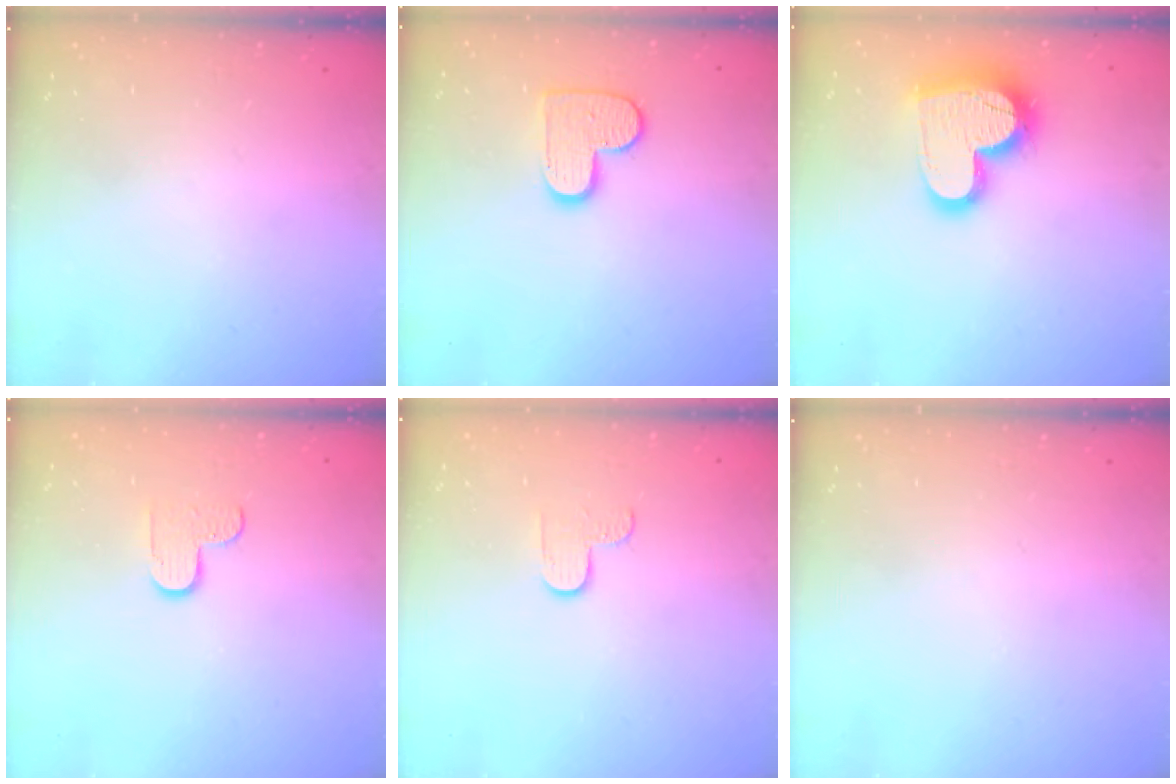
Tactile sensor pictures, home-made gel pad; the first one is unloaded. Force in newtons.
{"total": 10.6, "press": 10.6, "slide": 0.7}
{"total": 18.4, "press": 18.4, "slide": 1.4}
{"total": 5.1, "press": 5.1, "slide": 0.5}
{"total": 2.9, "press": 2.9, "slide": 0.3}
{"total": 0.0}